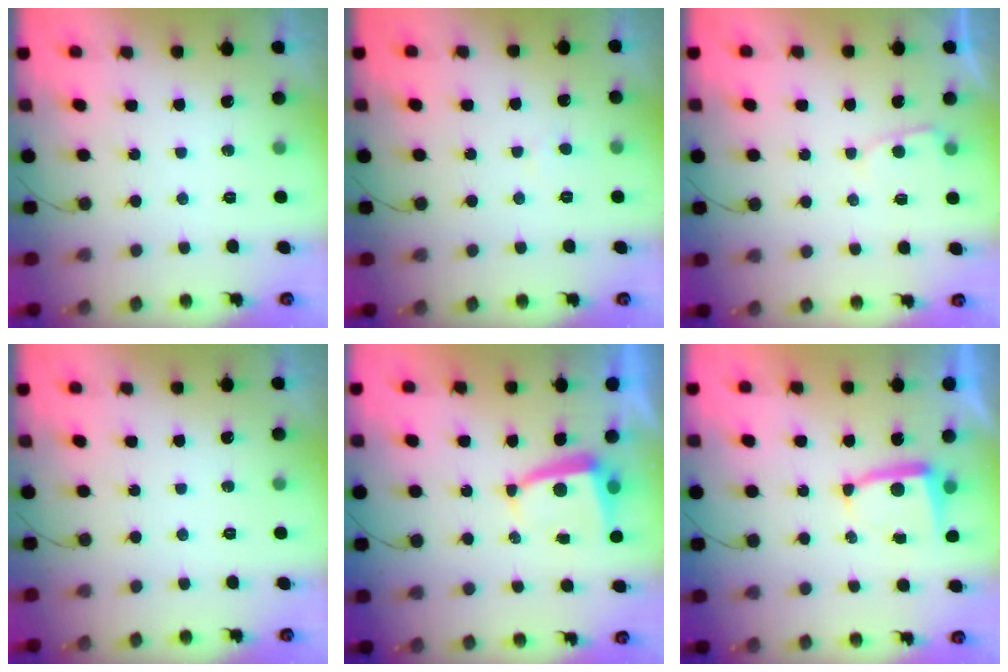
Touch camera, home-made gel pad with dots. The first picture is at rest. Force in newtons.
{"total": 1.1, "press": 1.1, "slide": 0.1}
{"total": 3.0, "press": 2.9, "slide": 0.3}
{"total": 0.0}
{"total": 5.3, "press": 5.2, "slide": 0.7}
{"total": 5.2, "press": 5.1, "slide": 0.6}